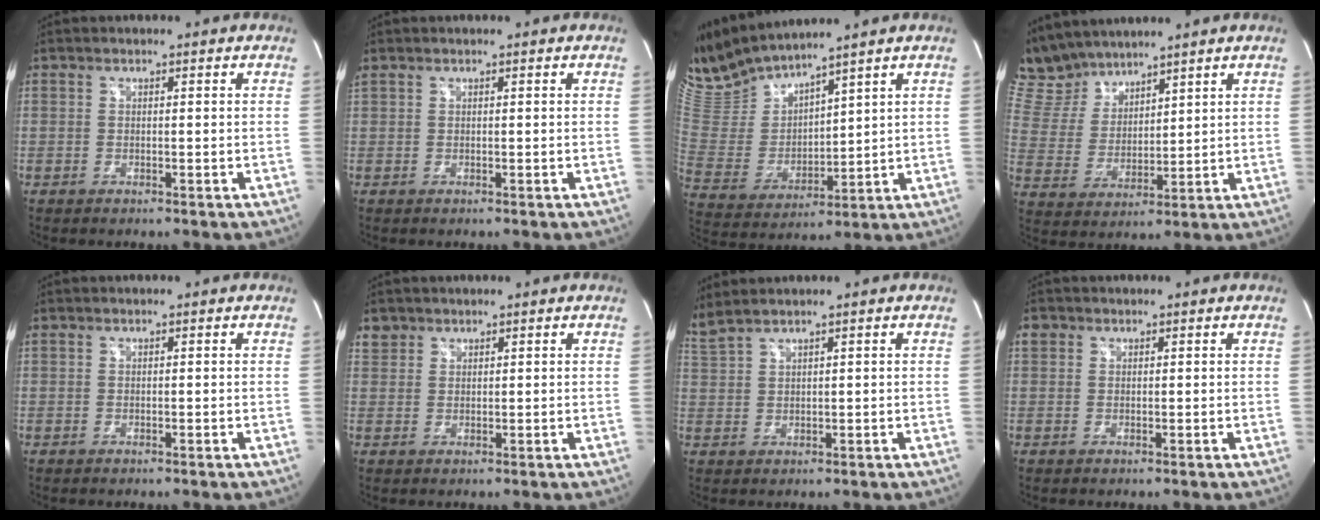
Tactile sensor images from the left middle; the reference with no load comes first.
{"total": 0.6, "force": [0.6, 0.2, 0.3], "torque": [-0.026, 0.021, 0.019]}
{"total": 11.5, "force": [11.0, 0.5, 3.5], "torque": [-0.094, -0.003, 0.239]}
{"total": 9.5, "force": [8.9, 3.0, 1.5], "torque": [-0.054, 0.017, 0.195]}
{"total": 0.0}
{"total": 2.1, "force": [1.6, 1.4, -0.2], "torque": [0.008, 0.007, 0.027]}
{"total": 4.0, "force": [3.5, -0.7, 1.7], "torque": [-0.058, 0.017, 0.083]}
{"total": 1.5, "force": [0.8, 1.2, 0.2], "torque": [0.000, 0.010, 0.011]}